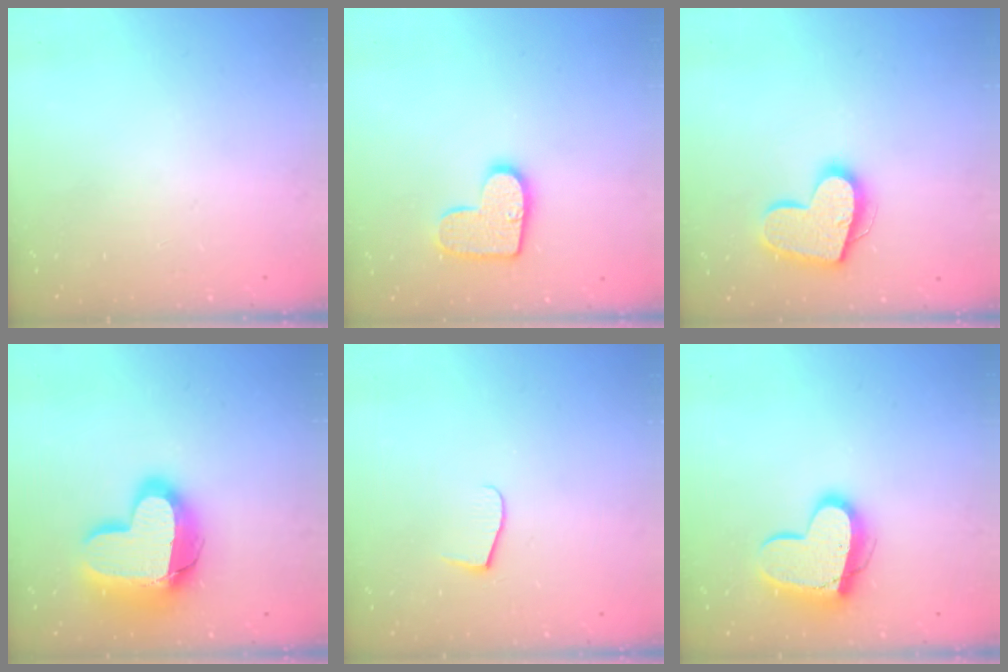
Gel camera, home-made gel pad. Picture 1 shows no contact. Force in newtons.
{"total": 12.5, "press": 12.5, "slide": 0.7}
{"total": 16.4, "press": 16.4, "slide": 1.2}
{"total": 18.9, "press": 18.9, "slide": 1.2}
{"total": 6.2, "press": 6.2, "slide": 0.4}
{"total": 14.0, "press": 14.0, "slide": 0.6}